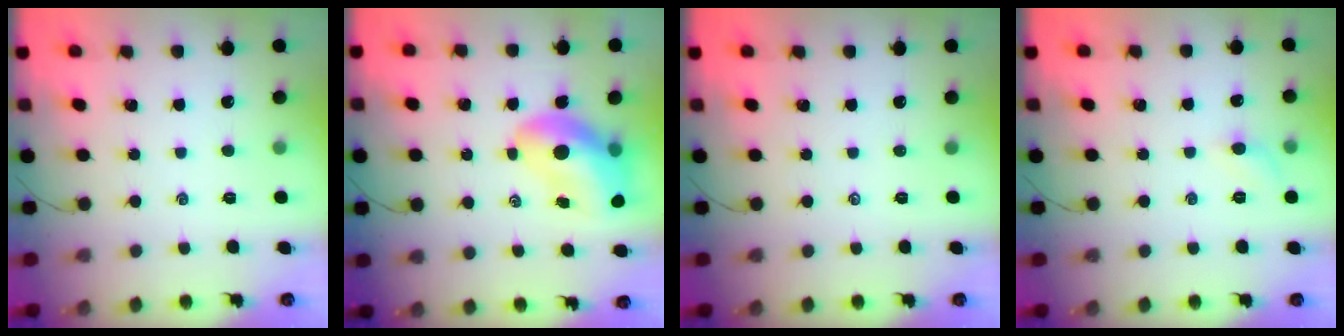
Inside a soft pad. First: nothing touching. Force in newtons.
{"total": 13.9, "press": 13.3, "slide": 3.9}
{"total": 0.0}
{"total": 4.7, "press": 4.4, "slide": 1.6}